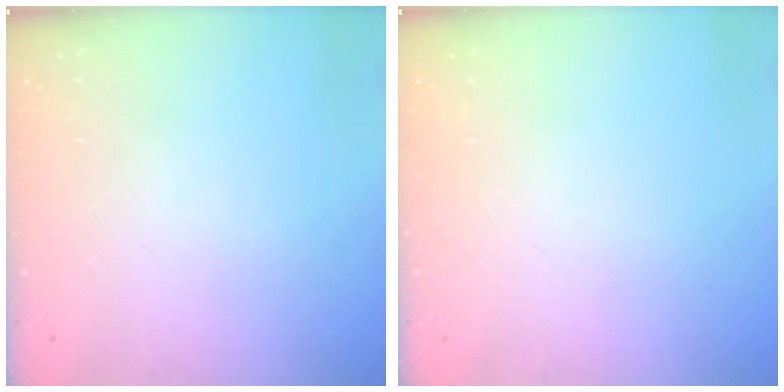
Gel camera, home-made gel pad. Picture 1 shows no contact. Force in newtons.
{"total": 0.0}